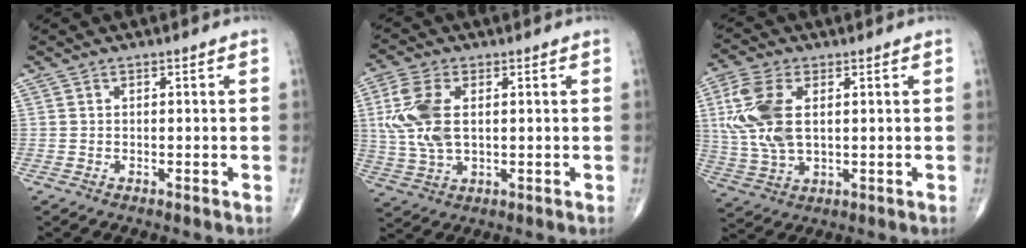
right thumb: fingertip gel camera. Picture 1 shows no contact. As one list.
[{"total": 10.5, "force": [1.6, 5.8, 8.5], "torque": [-0.199, -0.001, 0.033]}, {"total": 12.3, "force": [2.2, 6.8, 10.0], "torque": [-0.232, -0.002, 0.046]}]